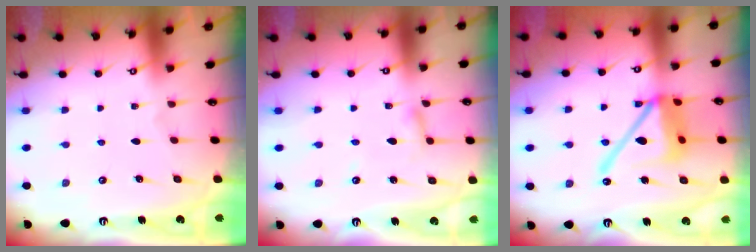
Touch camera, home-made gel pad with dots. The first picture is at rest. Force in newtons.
{"total": 2.4, "press": 2.4, "slide": 0.1}
{"total": 17.0, "press": 16.9, "slide": 2.0}